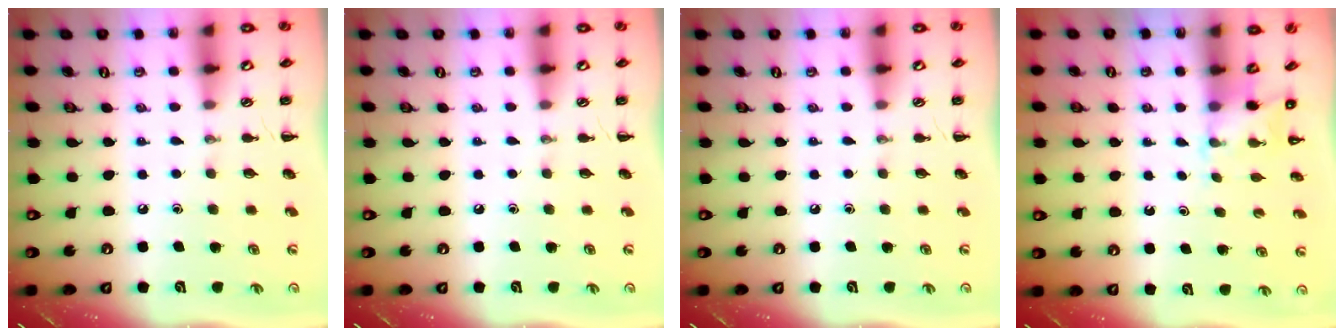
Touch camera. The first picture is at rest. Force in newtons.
{"total": 0.0}
{"total": 0.0}
{"total": 3.0, "press": 2.8, "slide": 1.0}